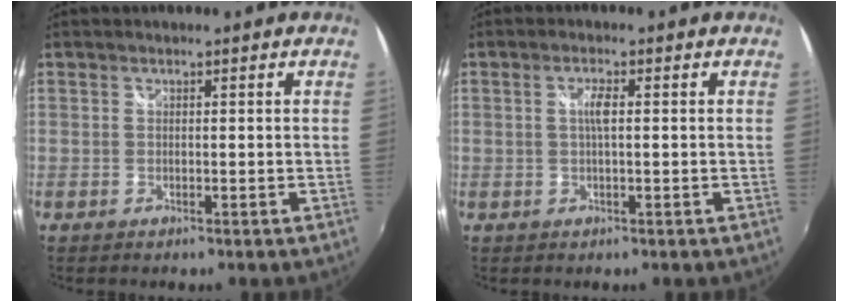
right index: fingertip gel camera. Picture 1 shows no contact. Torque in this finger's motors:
{"motor_torque": [0.02, 0.02, 0.21, 0.07]}